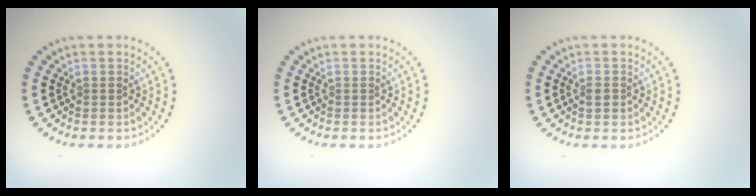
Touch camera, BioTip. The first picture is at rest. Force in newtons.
{"total": 0.0}
{"total": 0.9, "press": 0.8, "slide": 0.3}